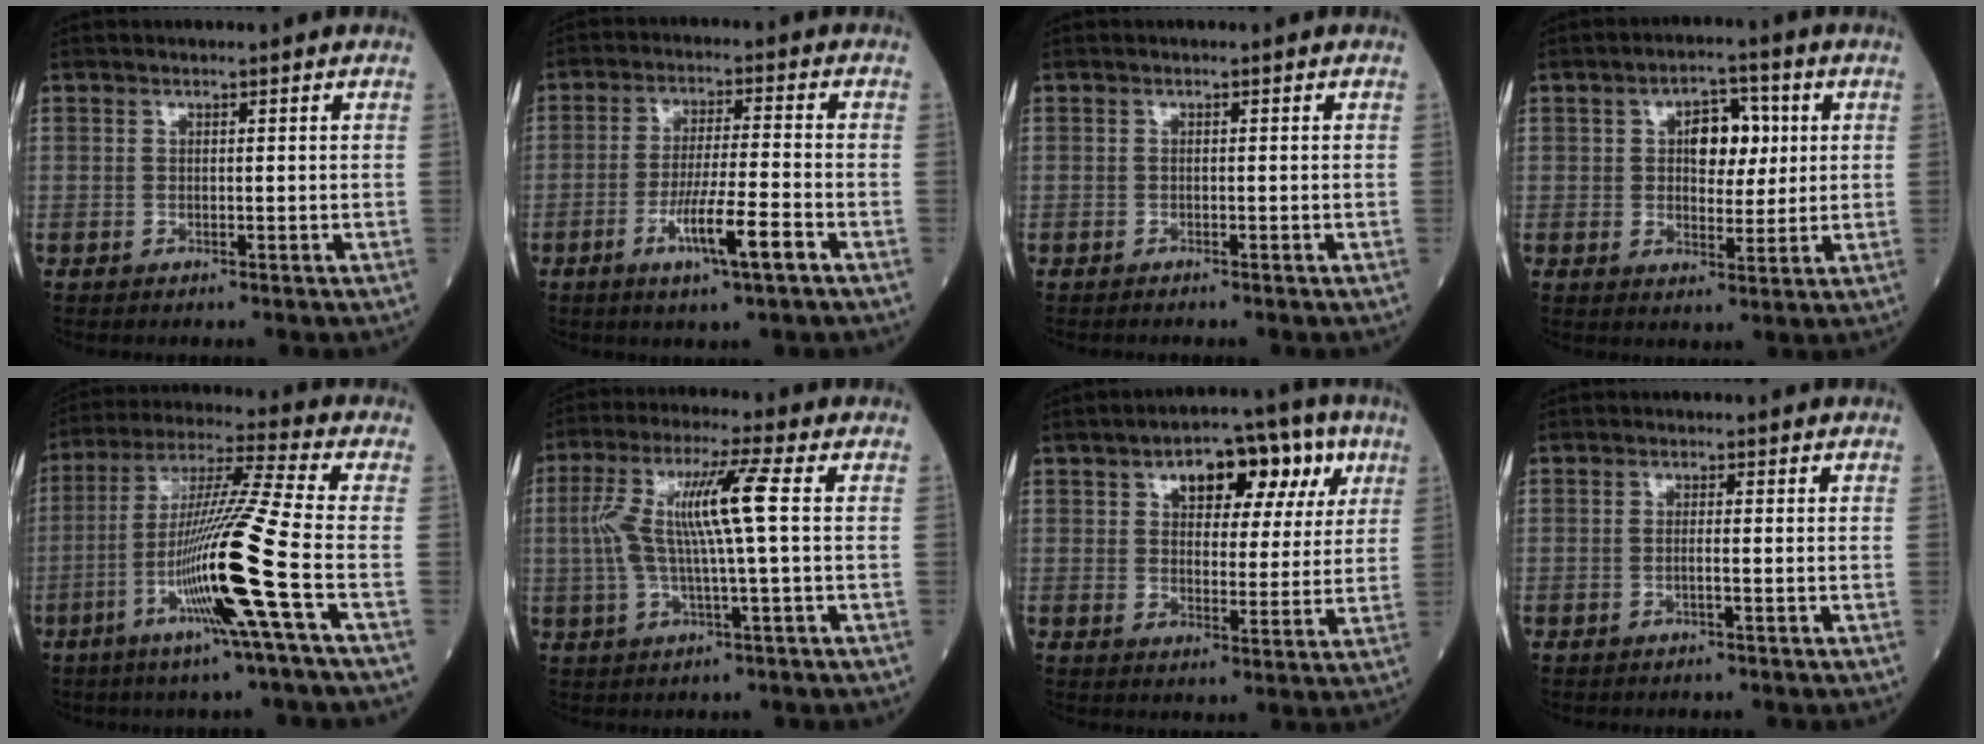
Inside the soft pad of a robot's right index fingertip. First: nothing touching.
{"total": 8.0, "force": [-3.7, -0.1, 7.0], "torque": [-0.130, -0.010, -0.063]}
{"total": 0.8, "force": [-0.8, -0.1, 0.1], "torque": [-0.005, 0.000, -0.014]}
{"total": 6.6, "force": [1.5, 3.7, 5.3], "torque": [-0.074, 0.018, 0.025]}
{"total": 15.5, "force": [-4.9, -2.6, 14.5], "torque": [-0.276, -0.013, -0.096]}
{"total": 9.7, "force": [0.9, -0.3, 9.6], "torque": [-0.195, 0.017, 0.018]}
{"total": 11.6, "force": [5.4, 5.8, 8.5], "torque": [-0.106, 0.037, 0.075]}
{"total": 0.8, "force": [-0.2, -0.2, 0.7], "torque": [-0.012, 0.002, -0.003]}